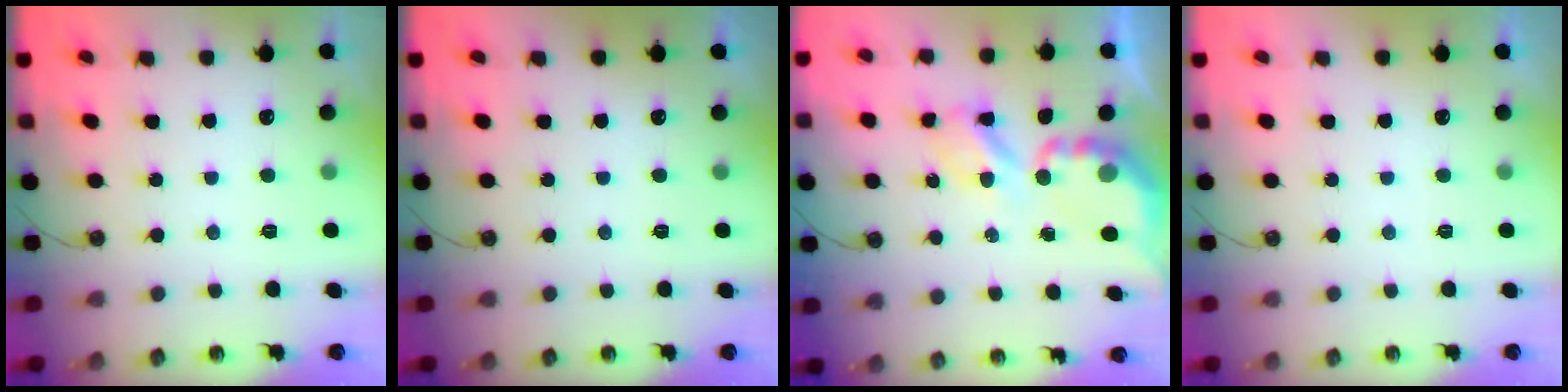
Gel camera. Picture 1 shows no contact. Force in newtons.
{"total": 0.0}
{"total": 5.9, "press": 5.9, "slide": 0.5}
{"total": 0.0}